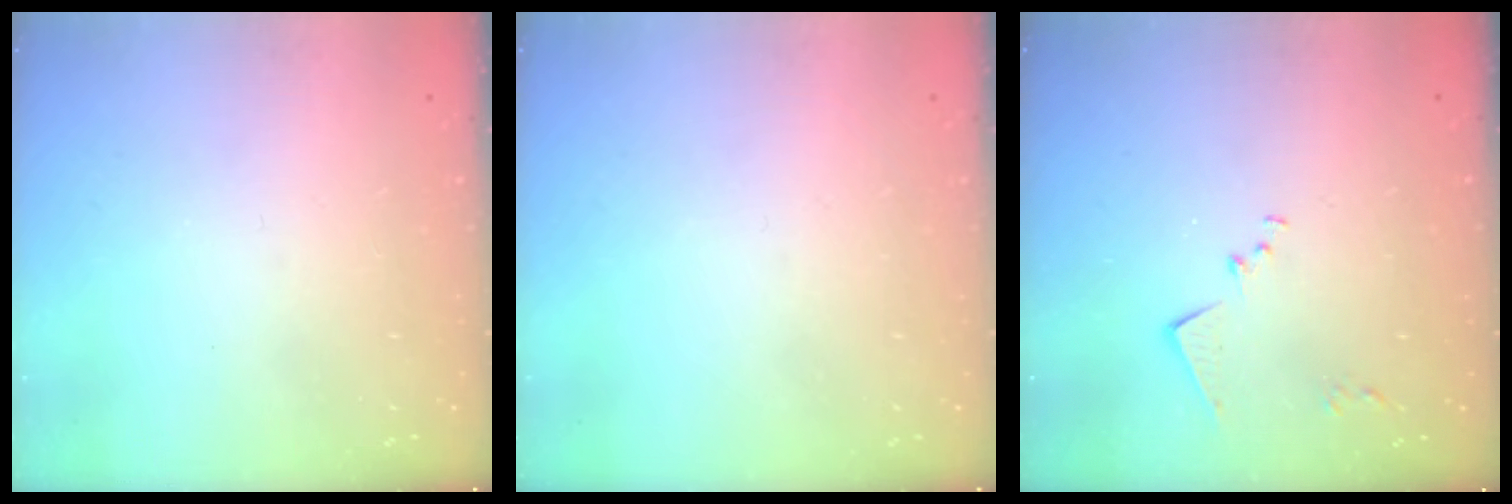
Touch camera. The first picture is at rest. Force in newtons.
{"total": 0.0}
{"total": 8.4, "press": 8.4, "slide": 0.6}